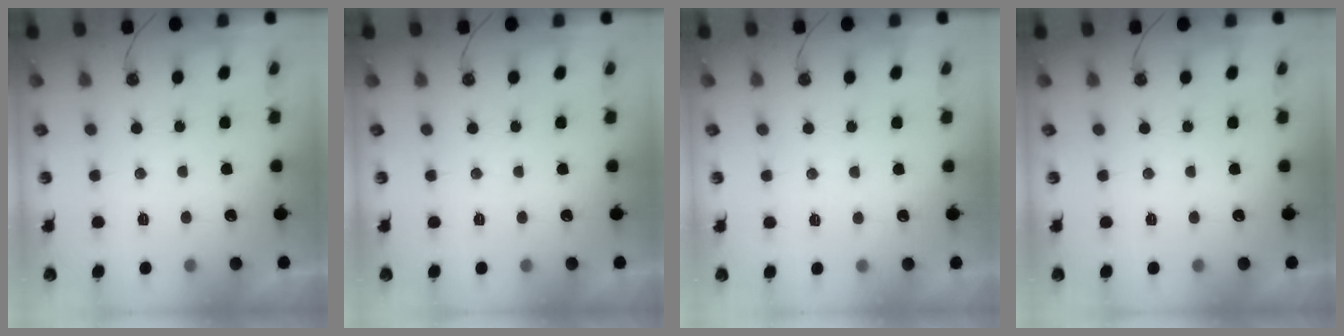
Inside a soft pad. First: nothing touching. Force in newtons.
{"total": 0.0}
{"total": 1.9, "press": 1.9, "slide": 0.3}
{"total": 0.0}